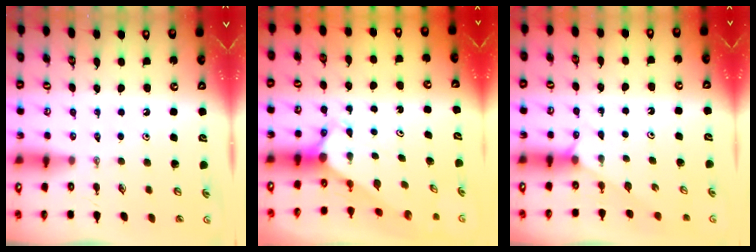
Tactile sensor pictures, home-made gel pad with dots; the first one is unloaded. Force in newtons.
{"total": 3.1, "press": 3.1, "slide": 0.2}
{"total": 2.3, "press": 2.3, "slide": 0.4}